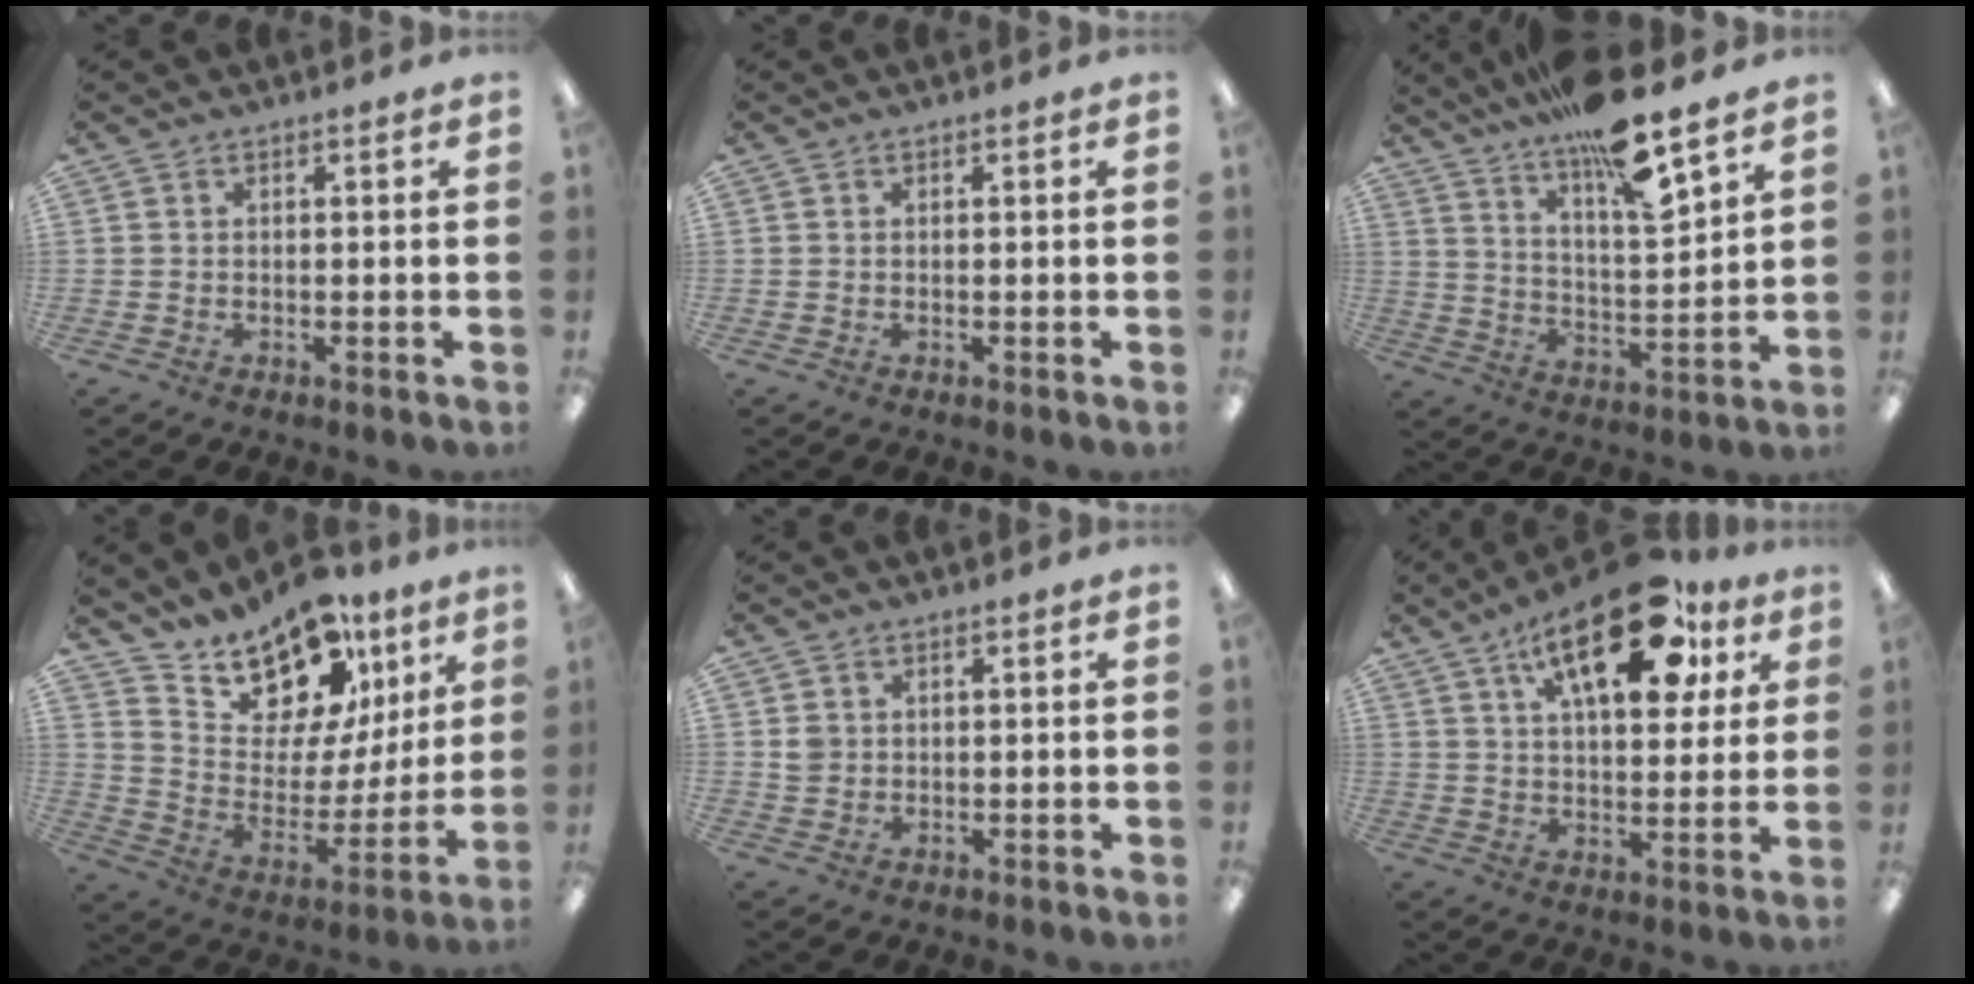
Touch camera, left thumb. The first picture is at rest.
{"total": 0.0}
{"total": 15.5, "force": [12.2, 2.5, 9.2], "torque": [-0.157, -0.078, 0.201]}
{"total": 16.1, "force": [14.0, 7.1, 3.8], "torque": [-0.081, -0.124, 0.253]}
{"total": 2.6, "force": [0.4, 2.4, 0.9], "torque": [-0.013, 0.002, 0.005]}
{"total": 21.8, "force": [11.2, 9.8, 15.9], "torque": [-0.237, -0.039, 0.180]}